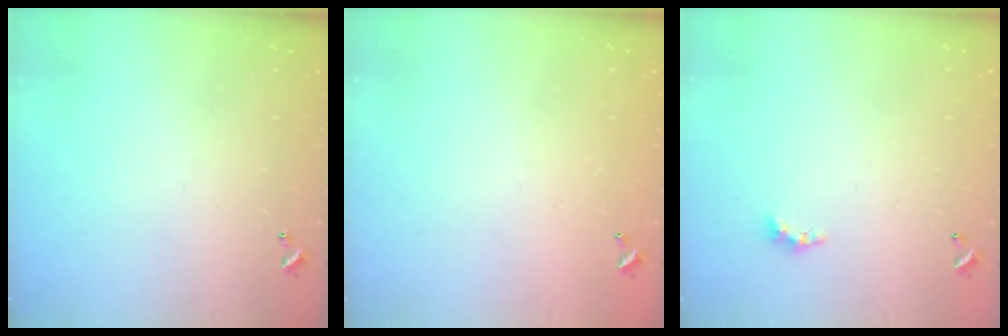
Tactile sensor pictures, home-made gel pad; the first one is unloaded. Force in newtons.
{"total": 3.0, "press": 3.0, "slide": 0.1}
{"total": 1.3, "press": 1.2, "slide": 0.5}